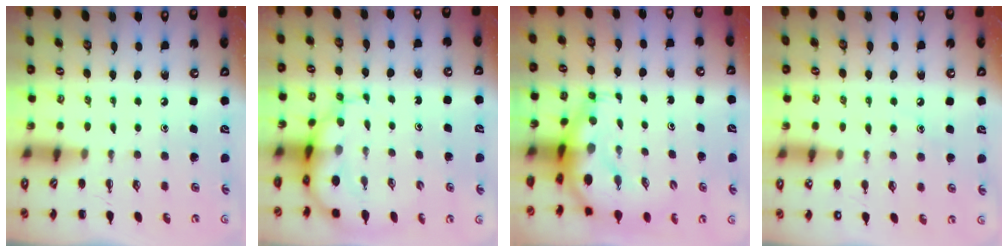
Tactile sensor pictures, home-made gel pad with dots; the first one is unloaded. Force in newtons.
{"total": 7.6, "press": 7.3, "slide": 2.2}
{"total": 8.4, "press": 8.0, "slide": 2.7}
{"total": 8.3, "press": 8.1, "slide": 1.9}